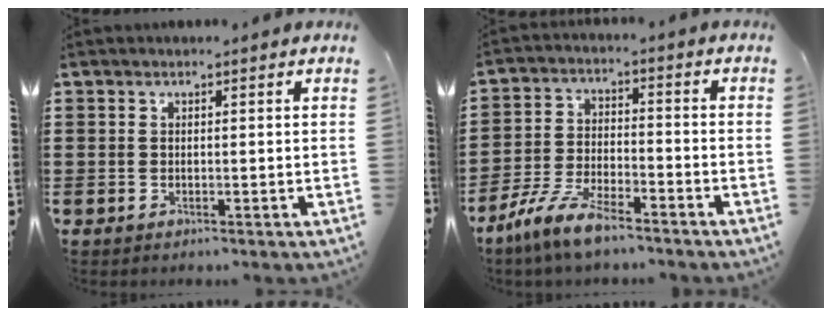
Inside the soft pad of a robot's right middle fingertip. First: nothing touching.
{"total": 7.6, "force": [-6.3, 1.4, 4.0], "torque": [-0.100, -0.002, -0.128]}